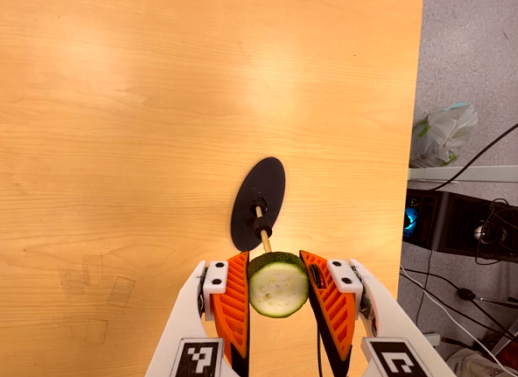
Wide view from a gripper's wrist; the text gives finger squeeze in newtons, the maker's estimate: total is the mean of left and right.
{"total": 11.3, "left": 10.7, "right": 11.8}